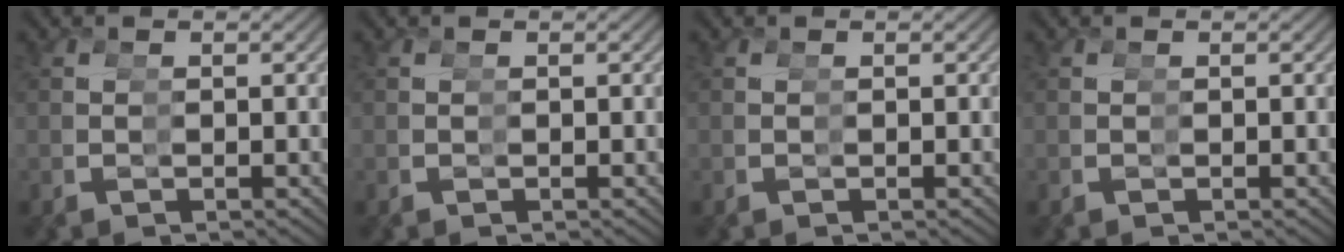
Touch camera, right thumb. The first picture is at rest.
{"total": 0.0}
{"total": 0.0}
{"total": 0.0}